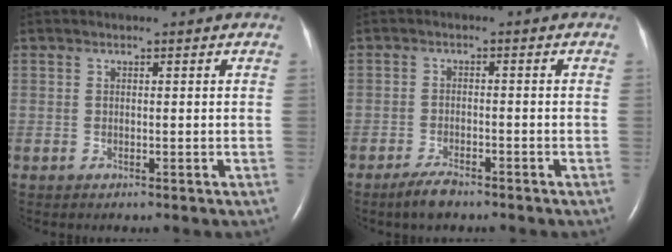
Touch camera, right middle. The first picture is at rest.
{"total": 3.3, "force": [-2.7, 0.8, 1.8], "torque": [-0.046, -0.006, -0.047]}